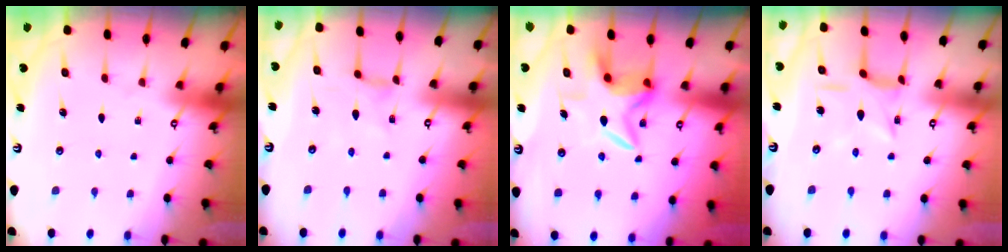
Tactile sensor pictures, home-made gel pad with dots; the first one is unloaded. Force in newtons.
{"total": 0.6, "press": 0.6, "slide": 0.2}
{"total": 6.4, "press": 6.4, "slide": 0.5}
{"total": 6.7, "press": 6.7, "slide": 0.3}